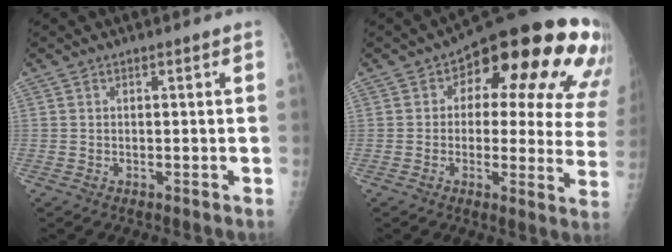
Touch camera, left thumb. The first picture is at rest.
{"total": 22.7, "force": [8.5, 10.8, 18.1], "torque": [-0.178, 0.010, 0.101]}